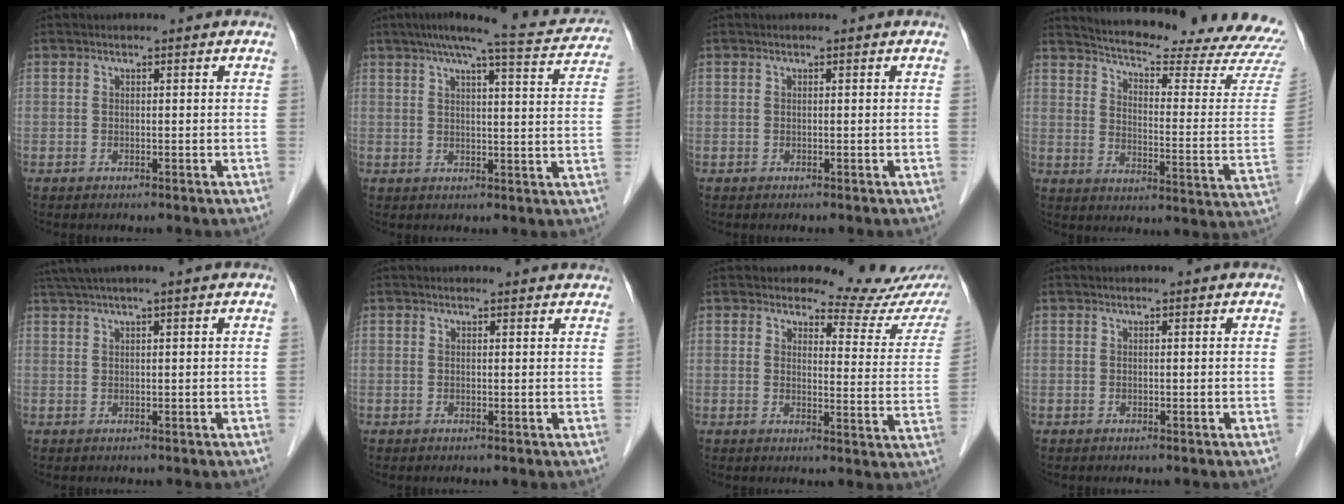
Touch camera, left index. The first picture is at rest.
{"total": 14.7, "force": [13.1, 1.0, 6.5], "torque": [-0.097, 0.009, 0.154]}
{"total": 0.0}
{"total": 25.8, "force": [24.0, 1.9, 9.2], "torque": [-0.140, -0.107, 0.288]}
{"total": 5.1, "force": [4.1, -1.2, 2.9], "torque": [-0.043, 0.032, 0.073]}
{"total": 3.3, "force": [3.3, 0.6, 0.3], "torque": [-0.008, 0.005, 0.026]}
{"total": 10.0, "force": [9.7, 1.8, 1.6], "torque": [0.003, -0.060, 0.089]}
{"total": 0.7, "force": [0.7, 0.0, 0.1], "torque": [-0.004, 0.004, 0.007]}